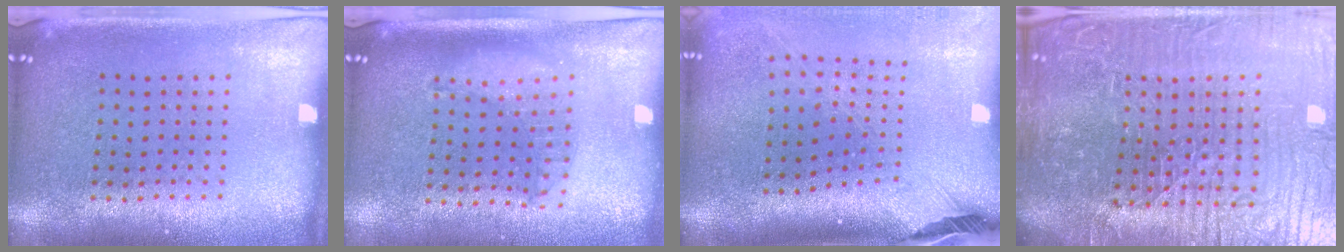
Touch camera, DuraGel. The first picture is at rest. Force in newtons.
{"total": 1.2, "press": 1.2, "slide": 0.3}
{"total": 2.6, "press": 1.8, "slide": 1.8}
{"total": 7.9, "press": 7.0, "slide": 3.6}